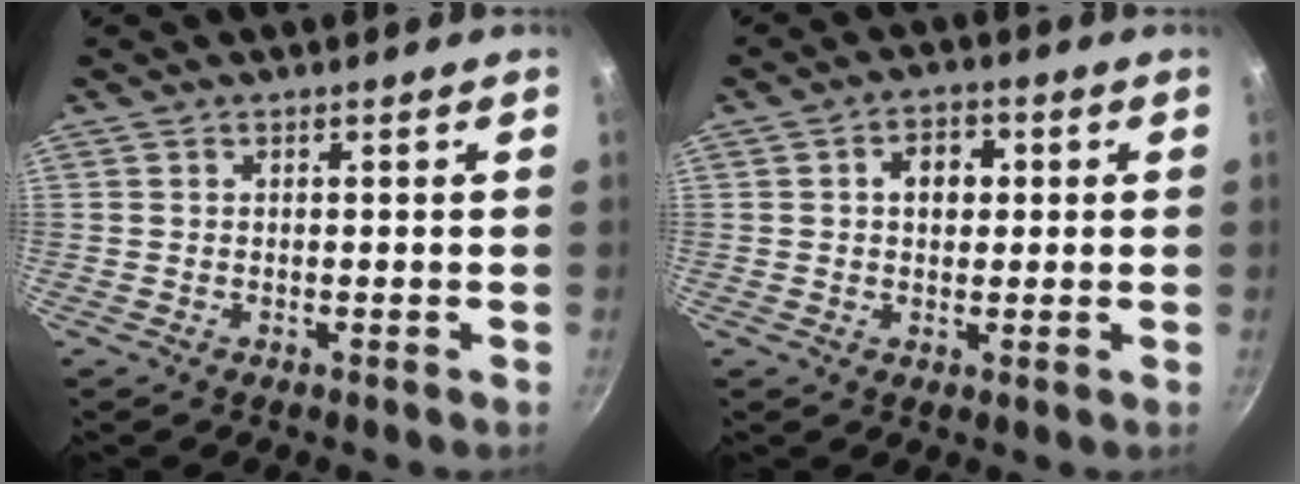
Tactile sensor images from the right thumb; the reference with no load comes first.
{"total": 5.2, "force": [0.9, 3.8, 3.4], "torque": [-0.027, 0.009, 0.009]}